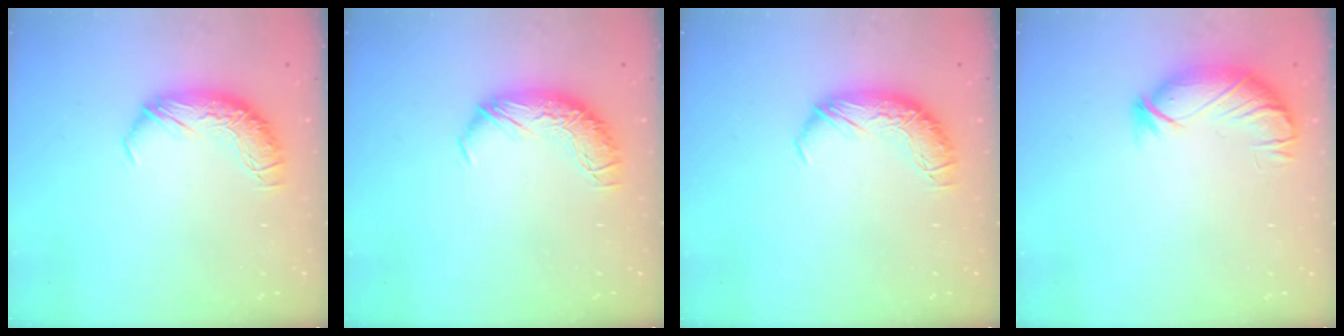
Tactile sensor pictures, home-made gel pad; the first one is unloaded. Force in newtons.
{"total": 0.0}
{"total": 0.0}
{"total": 3.9, "press": 3.4, "slide": 2.0}